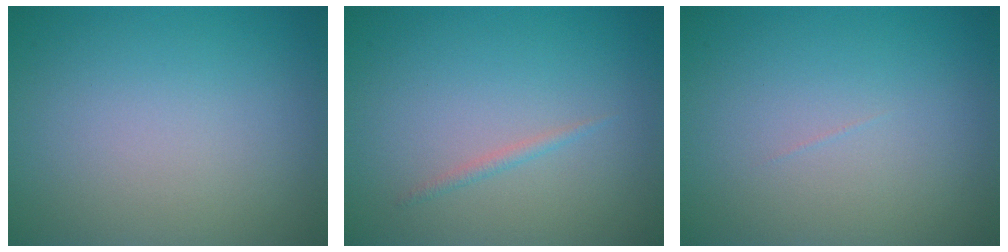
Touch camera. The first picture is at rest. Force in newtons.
{"total": 0.7, "press": 0.7, "slide": 0.1}
{"total": 0.0}